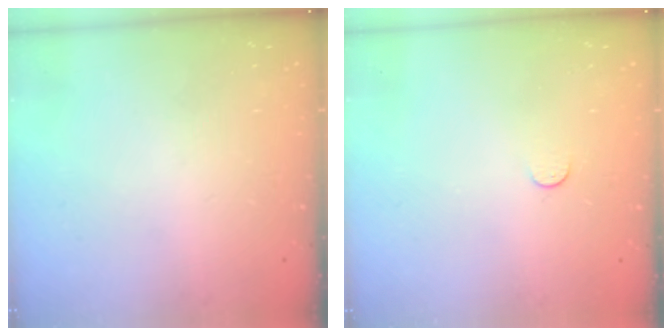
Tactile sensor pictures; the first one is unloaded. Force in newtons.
{"total": 3.0, "press": 3.0, "slide": 0.3}